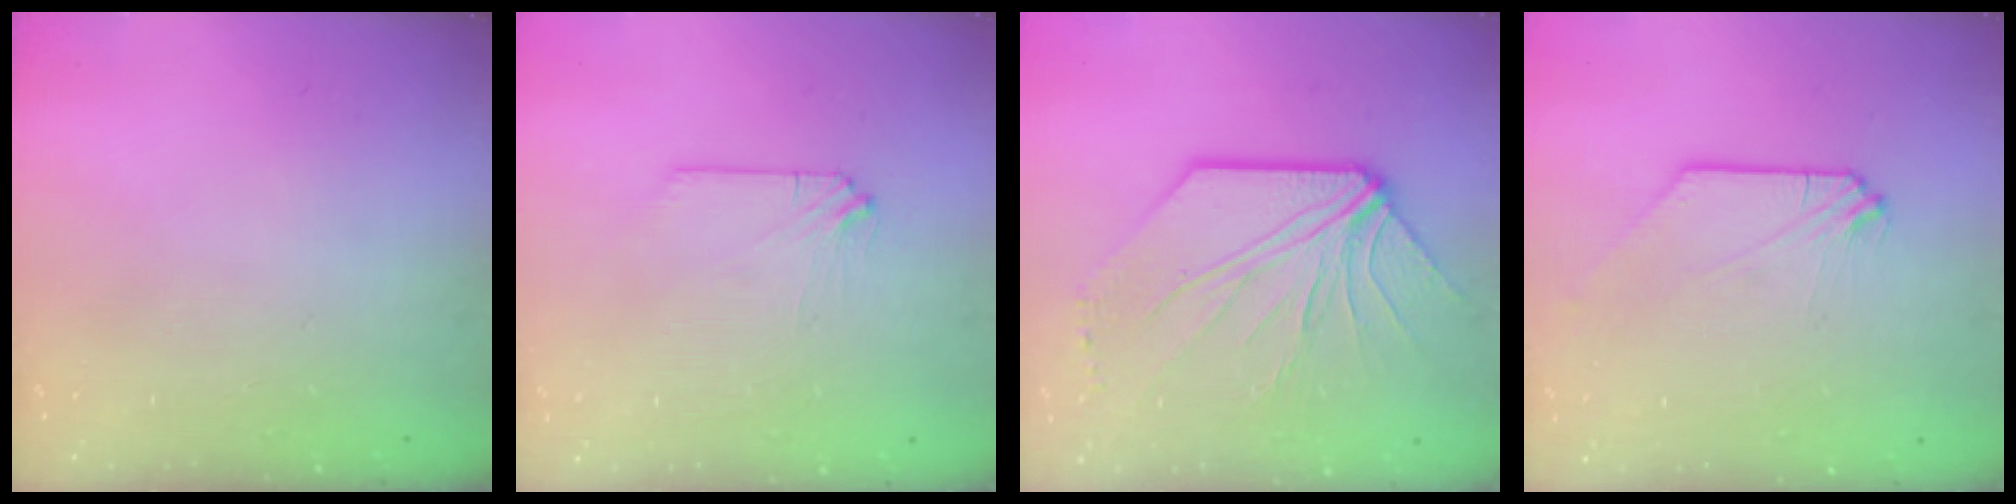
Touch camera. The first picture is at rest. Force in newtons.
{"total": 1.1, "press": 1.1, "slide": 0.3}
{"total": 9.6, "press": 9.5, "slide": 1.7}
{"total": 0.0}